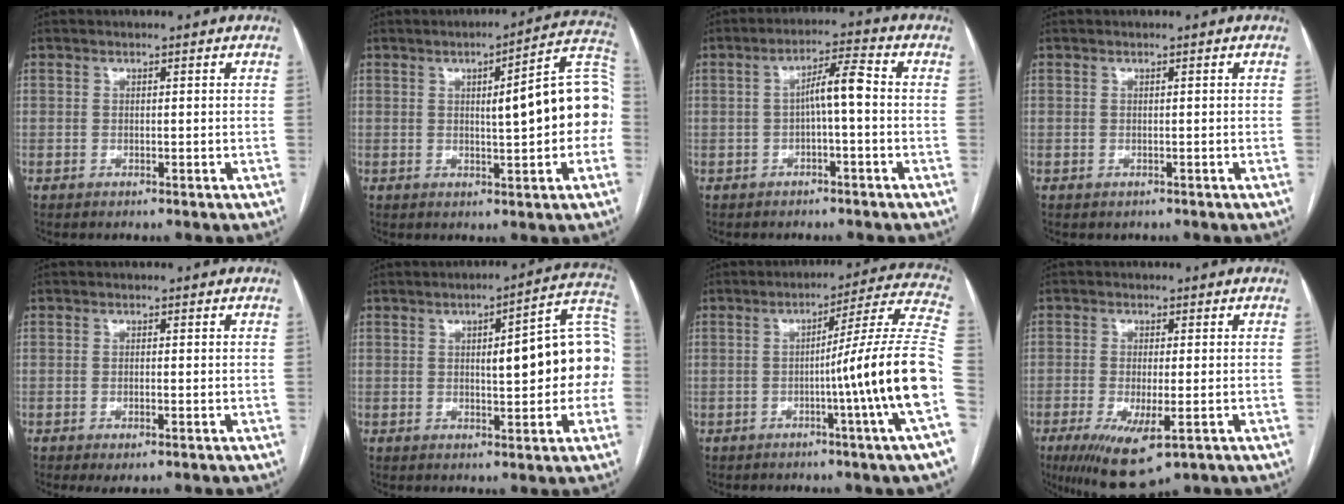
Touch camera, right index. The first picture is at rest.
{"total": 12.8, "force": [0.2, 1.8, 12.7], "torque": [-0.157, 0.034, 0.001]}
{"total": 5.1, "force": [-0.5, 0.5, 5.0], "torque": [-0.081, 0.019, -0.006]}
{"total": 0.0}
{"total": 2.2, "force": [-1.0, 0.4, 1.9], "torque": [-0.032, -0.006, -0.010]}
{"total": 13.4, "force": [0.3, 3.0, 13.0], "torque": [-0.162, 0.039, 0.005]}
{"total": 16.5, "force": [-3.9, -3.4, 15.7], "torque": [-0.202, 0.004, -0.066]}
{"total": 9.3, "force": [-4.4, 2.3, 7.9], "torque": [-0.138, -0.026, -0.064]}